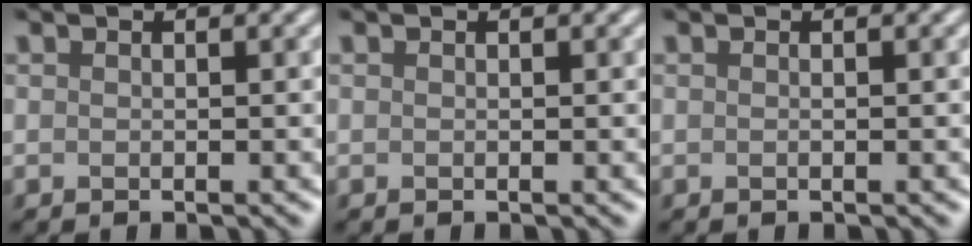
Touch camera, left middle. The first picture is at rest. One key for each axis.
{"total": 0.0}
{"total": 0.0}